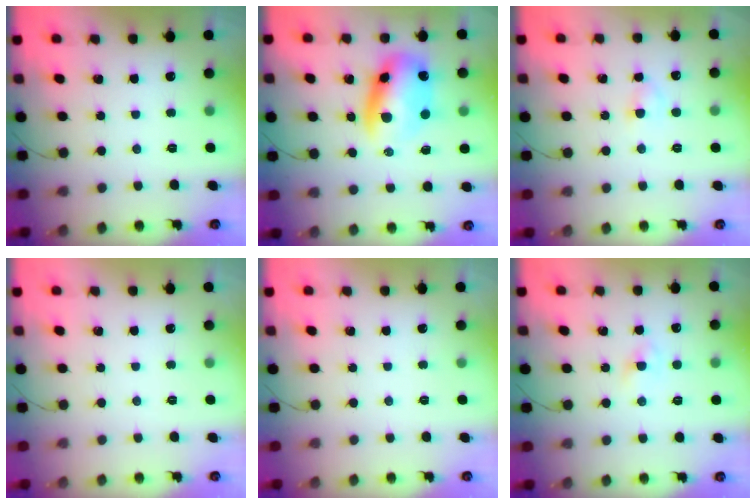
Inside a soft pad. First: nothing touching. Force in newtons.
{"total": 11.5, "press": 11.2, "slide": 2.7}
{"total": 2.6, "press": 2.4, "slide": 1.1}
{"total": 0.0}
{"total": 0.0}
{"total": 1.2, "press": 1.0, "slide": 0.5}